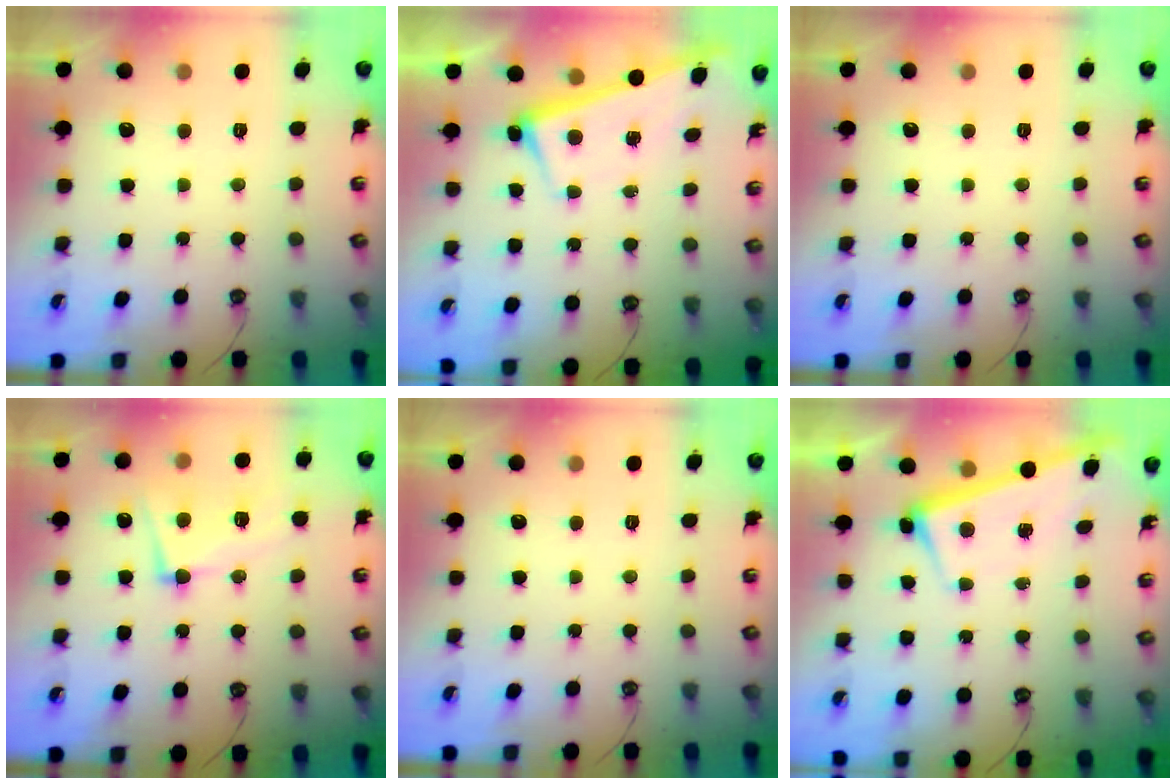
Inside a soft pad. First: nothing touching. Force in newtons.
{"total": 2.8, "press": 2.7, "slide": 0.4}
{"total": 0.0}
{"total": 5.3, "press": 5.0, "slide": 1.9}
{"total": 0.0}
{"total": 2.7, "press": 2.7, "slide": 0.6}